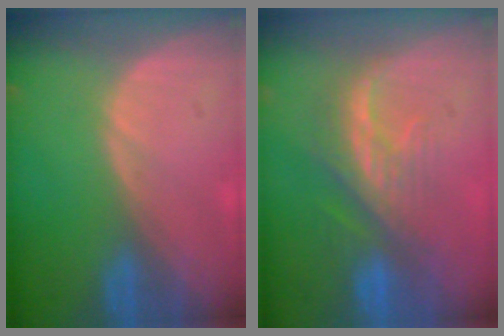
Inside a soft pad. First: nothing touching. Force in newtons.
{"total": 8.1, "press": 7.4, "slide": 3.3}